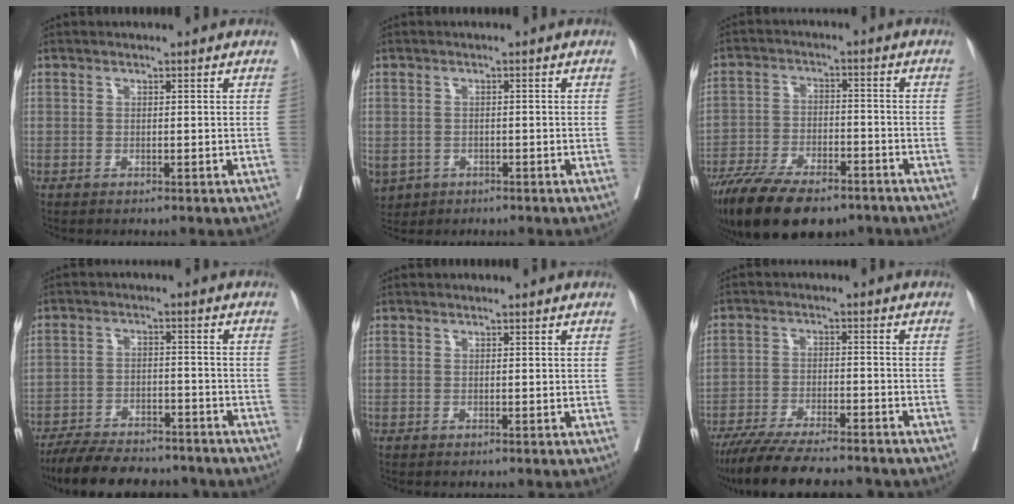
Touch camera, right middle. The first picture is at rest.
{"total": 6.7, "force": [-3.2, 5.4, 2.3], "torque": [-0.068, -0.005, -0.045]}
{"total": 16.1, "force": [-12.1, 5.8, 8.9], "torque": [-0.171, -0.021, -0.198]}
{"total": 15.7, "force": [-13.9, 4.0, 6.1], "torque": [-0.111, -0.002, -0.198]}
{"total": 0.0}
{"total": 16.3, "force": [-14.2, 2.4, 7.5], "torque": [-0.132, -0.023, -0.214]}